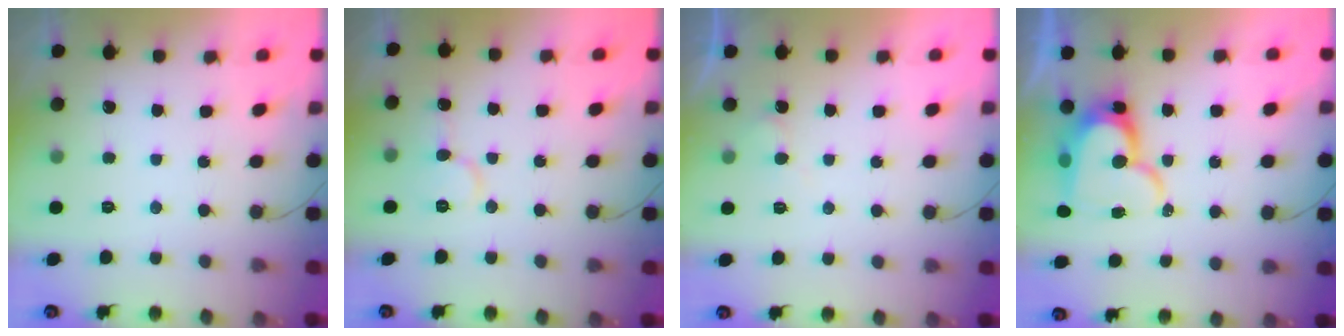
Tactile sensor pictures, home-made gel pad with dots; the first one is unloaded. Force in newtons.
{"total": 7.3, "press": 7.3, "slide": 1.0}
{"total": 4.0, "press": 3.9, "slide": 0.4}
{"total": 15.6, "press": 15.5, "slide": 1.8}